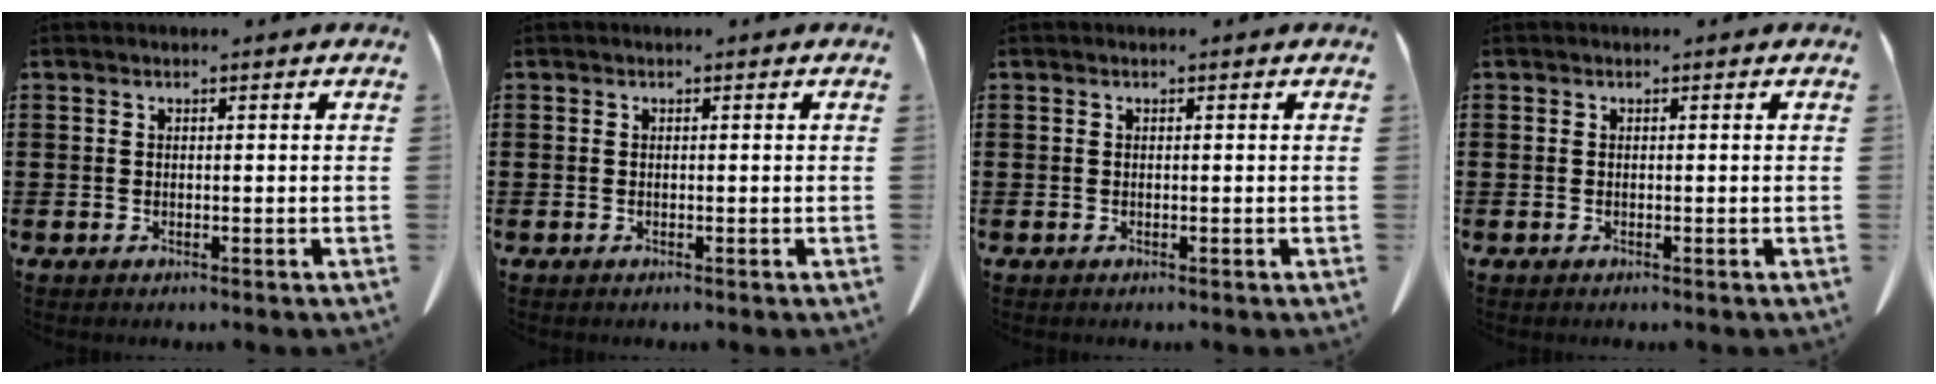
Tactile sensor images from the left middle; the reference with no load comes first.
{"total": 0.0}
{"total": 0.0}
{"total": 0.0}